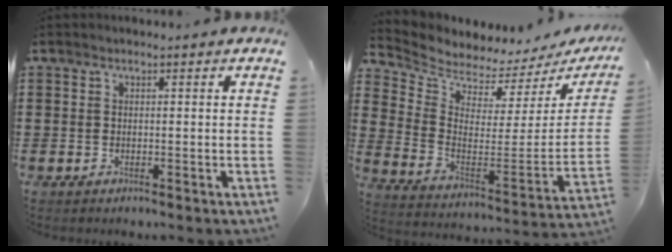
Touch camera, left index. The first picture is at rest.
{"total": 3.5, "force": [3.5, 0.5, -0.2], "torque": [-0.027, -0.049, 0.055]}